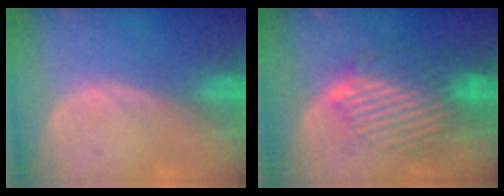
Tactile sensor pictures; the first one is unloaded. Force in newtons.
{"total": 8.9, "press": 8.3, "slide": 3.2}